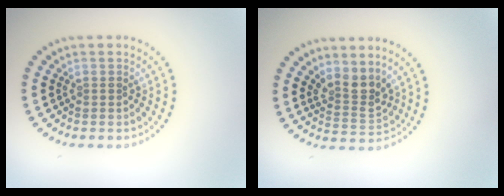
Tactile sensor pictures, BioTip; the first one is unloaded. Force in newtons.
{"total": 2.7, "press": 2.0, "slide": 1.8}